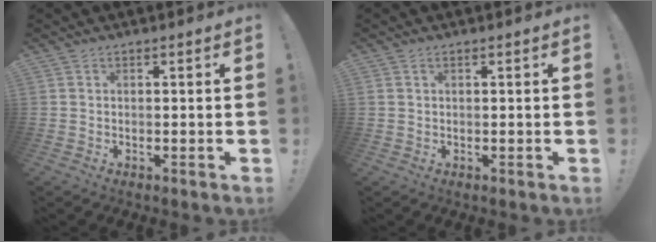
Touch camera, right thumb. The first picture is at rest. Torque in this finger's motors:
{"motor_torque": [0.19, 0.14, 0.03, 0.00, 0.06]}